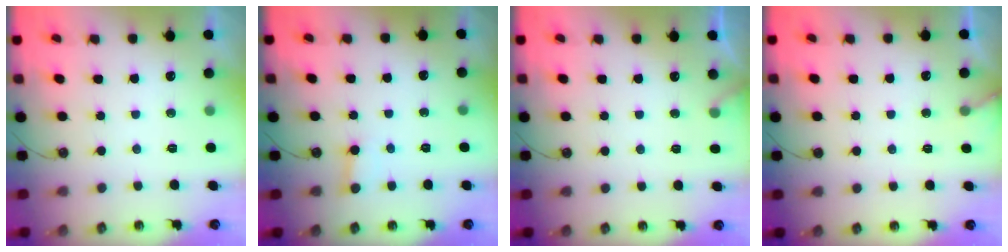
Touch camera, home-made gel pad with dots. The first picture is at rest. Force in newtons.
{"total": 2.2, "press": 2.2, "slide": 0.1}
{"total": 4.0, "press": 4.0, "slide": 0.3}
{"total": 5.3, "press": 5.3, "slide": 0.3}